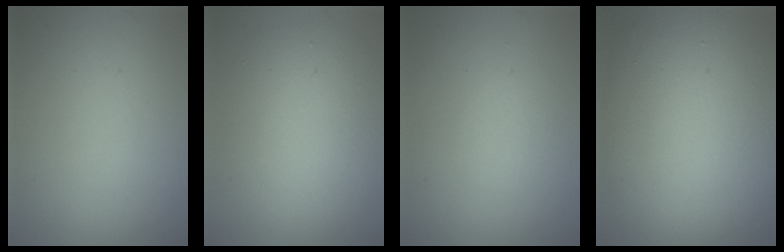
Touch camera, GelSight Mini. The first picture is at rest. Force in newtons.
{"total": 6.7, "press": 6.7, "slide": 0.2}
{"total": 1.1, "press": 1.1, "slide": 0.1}
{"total": 14.2, "press": 14.2, "slide": 0.7}